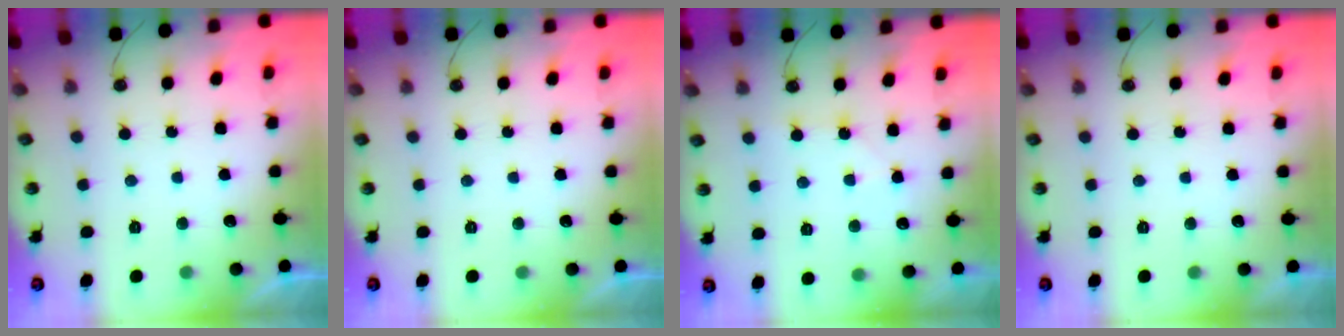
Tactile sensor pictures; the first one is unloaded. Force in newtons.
{"total": 0.0}
{"total": 4.6, "press": 4.6, "slide": 0.7}
{"total": 0.0}